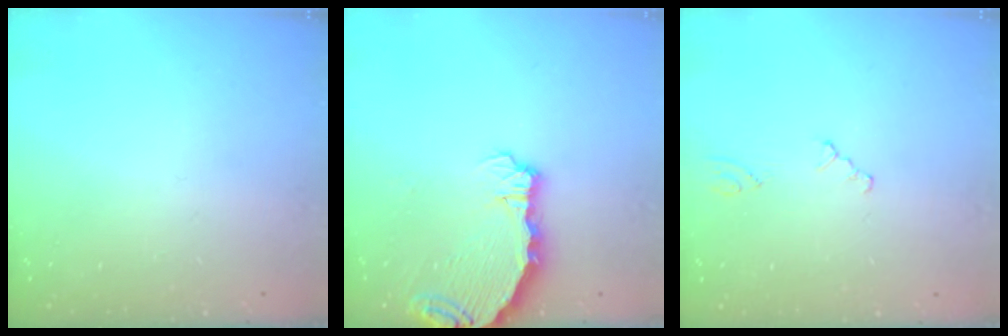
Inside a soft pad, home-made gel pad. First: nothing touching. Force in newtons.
{"total": 6.7, "press": 5.9, "slide": 3.2}
{"total": 0.9, "press": 0.9, "slide": 0.2}